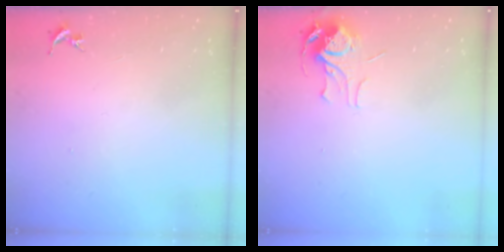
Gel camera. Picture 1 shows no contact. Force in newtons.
{"total": 7.1, "press": 7.1, "slide": 0.2}